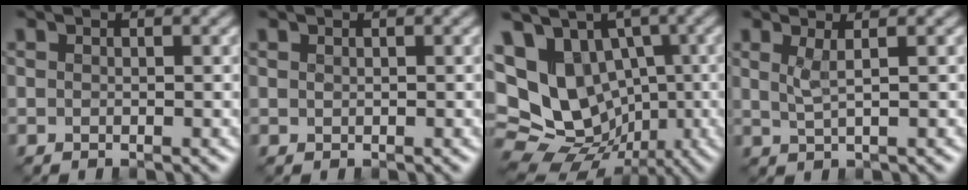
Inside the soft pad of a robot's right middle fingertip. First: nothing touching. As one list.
[{"total": 0.0}, {"total": 16.6, "force": [0.5, 13.3, 9.8], "torque": [-0.213, 0.012, 0.007]}, {"total": 1.8, "force": [0.4, 0.5, 1.7], "torque": [-0.033, -0.005, 0.007]}]